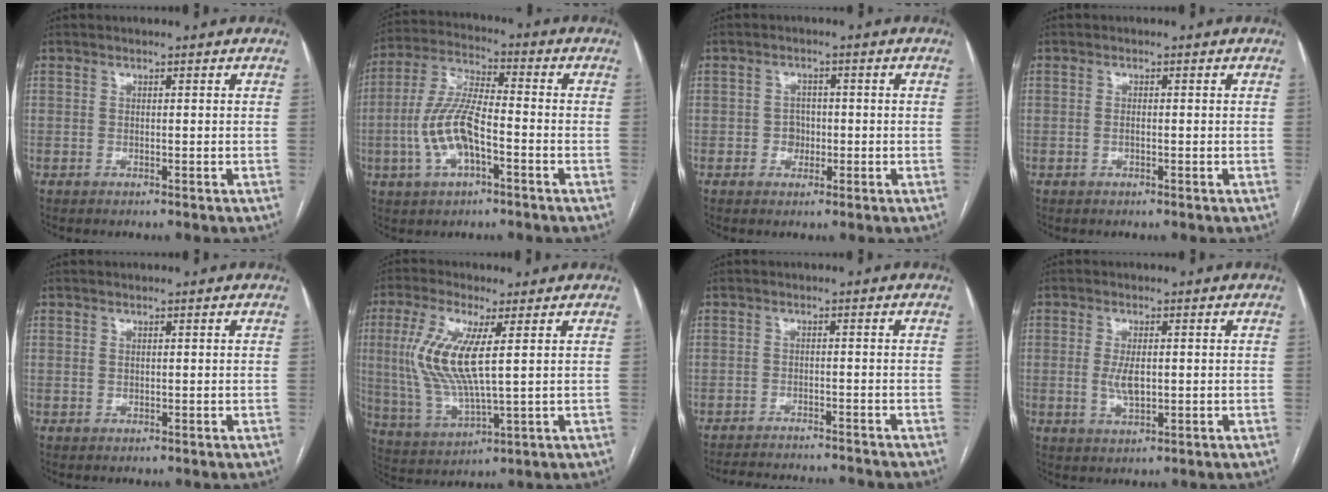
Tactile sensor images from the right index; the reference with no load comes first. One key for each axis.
{"total": 10.8, "fx": -3.0, "fy": 3.6, "fz": 9.8, "tx": -0.215, "ty": 0.009, "tz": -0.056}
{"total": 3.2, "fx": -0.7, "fy": 2.9, "fz": 1.2, "tx": -0.010, "ty": 0.010, "tz": -0.008}
{"total": 0.8, "fx": -0.2, "fy": 0.3, "fz": 0.7, "tx": -0.017, "ty": 0.000, "tz": -0.003}
{"total": 0.5, "fx": 0.2, "fy": 0.4, "fz": 0.3, "tx": -0.009, "ty": 0.000, "tz": 0.004}
{"total": 11.6, "fx": 2.3, "fy": 2.4, "fz": 11.1, "tx": -0.259, "ty": -0.005, "tz": 0.048}
{"total": 10.2, "fx": -9.9, "fy": 0.7, "fz": 2.4, "tx": -0.040, "ty": -0.002, "tz": -0.133}
{"total": 4.1, "fx": -0.1, "fy": 1.5, "fz": 3.8, "tx": -0.081, "ty": -0.004, "tz": 0.000}